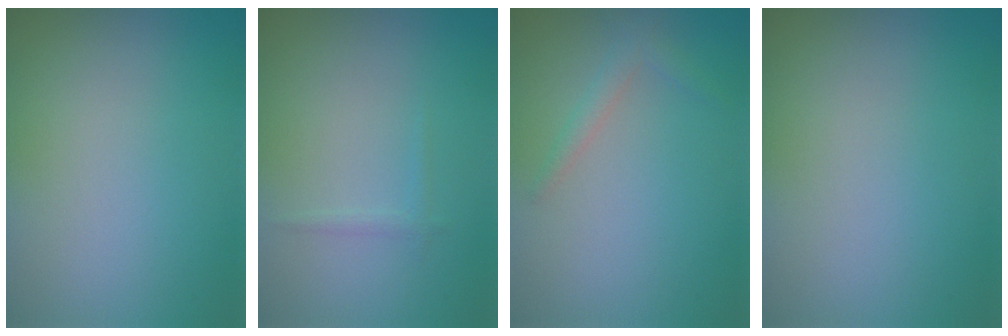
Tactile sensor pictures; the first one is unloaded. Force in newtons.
{"total": 0.6, "press": 0.6, "slide": 0.0}
{"total": 1.3, "press": 1.3, "slide": 0.0}
{"total": 0.0}